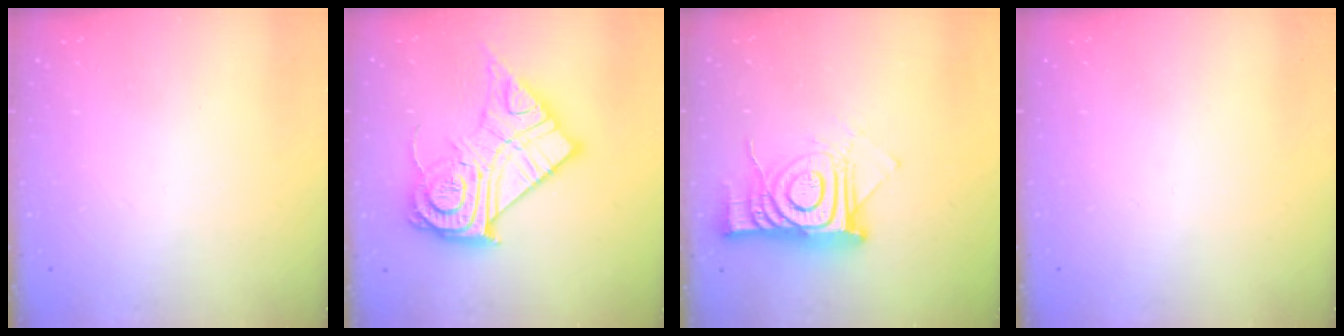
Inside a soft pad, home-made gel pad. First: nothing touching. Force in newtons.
{"total": 23.3, "press": 23.3, "slide": 1.7}
{"total": 14.7, "press": 14.6, "slide": 1.2}
{"total": 0.0}